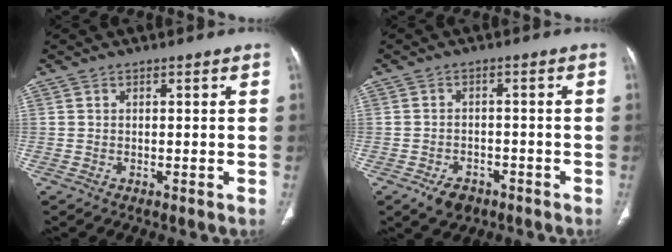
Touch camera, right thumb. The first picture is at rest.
{"total": 5.0, "force": [-3.0, 3.2, 2.2], "torque": [-0.029, 0.014, -0.043]}